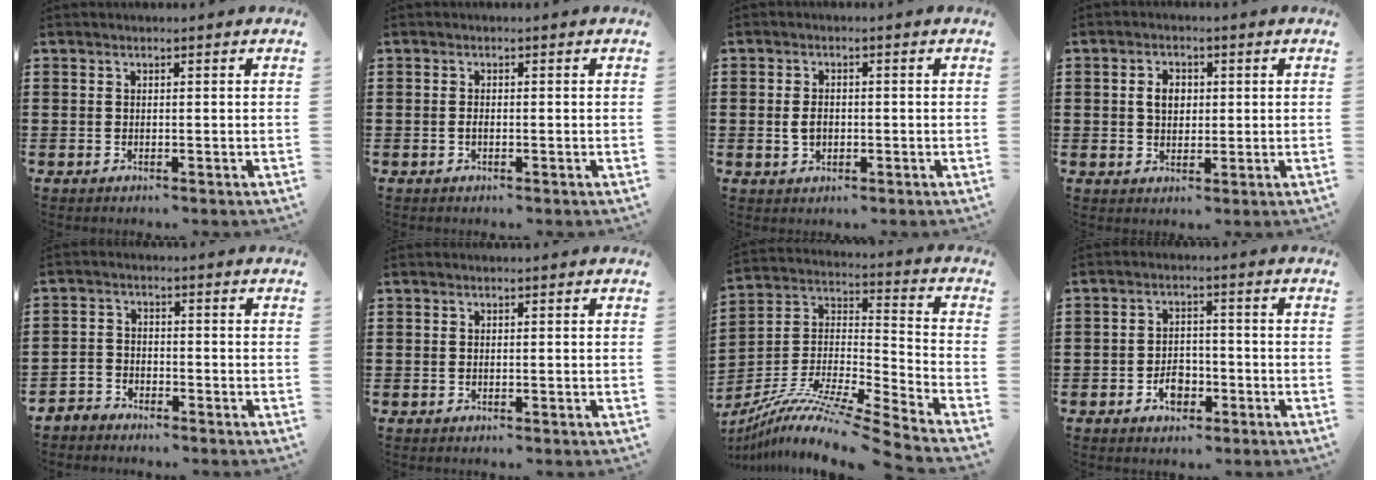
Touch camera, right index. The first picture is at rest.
{"total": 0.8, "force": [-0.3, 0.3, 0.6], "torque": [-0.014, -0.005, -0.004]}
{"total": 2.6, "force": [-0.3, 1.9, 1.9], "torque": [-0.038, 0.005, -0.007]}
{"total": 3.3, "force": [0.4, 2.4, 2.2], "torque": [-0.050, 0.012, 0.006]}
{"total": 2.7, "force": [-2.5, 1.0, 0.1], "torque": [-0.016, 0.002, -0.058]}
{"total": 0.0}
{"total": 10.9, "force": [-9.1, 0.1, 5.9], "torque": [-0.112, 0.000, -0.183]}
{"total": 3.8, "force": [-1.8, 2.5, 2.2], "torque": [-0.033, 0.000, -0.035]}